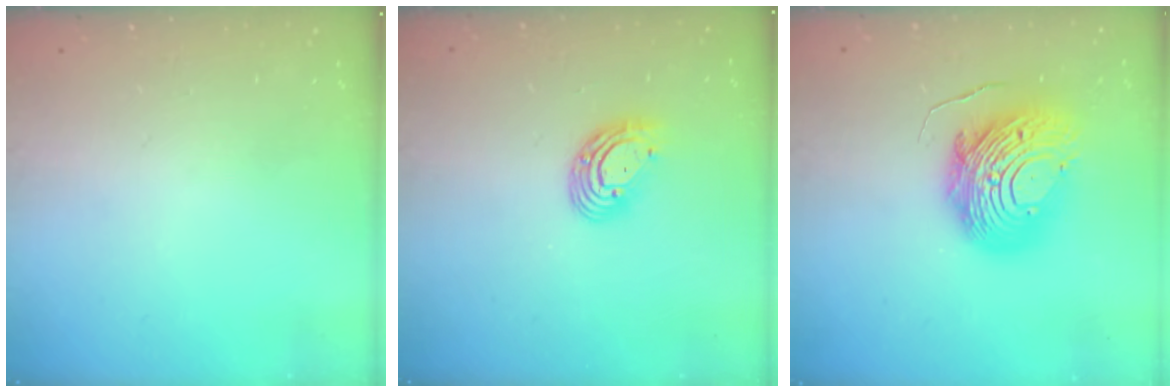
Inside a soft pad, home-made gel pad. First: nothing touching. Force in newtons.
{"total": 10.7, "press": 10.5, "slide": 2.2}
{"total": 14.7, "press": 14.7, "slide": 1.1}